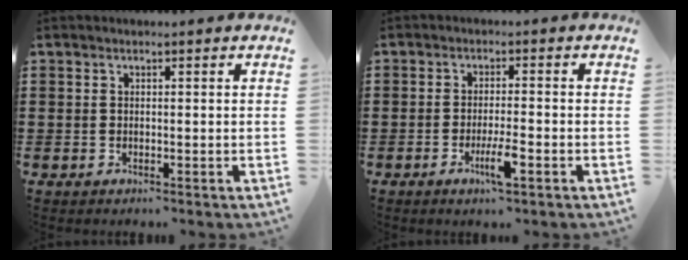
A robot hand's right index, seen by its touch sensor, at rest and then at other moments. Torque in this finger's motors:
{"motor_torque": [1.58, 0.07, 0.59, 0.10]}